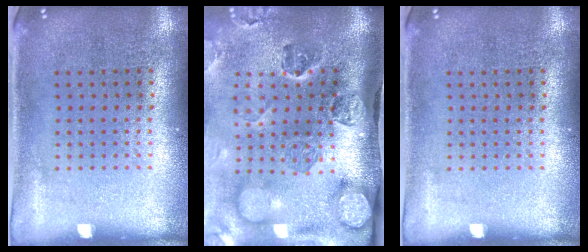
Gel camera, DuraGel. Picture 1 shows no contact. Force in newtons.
{"total": 5.1, "press": 3.7, "slide": 3.6}
{"total": 0.0}